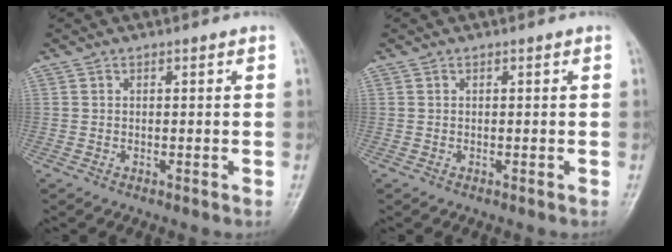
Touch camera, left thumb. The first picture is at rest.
{"total": 0.0}